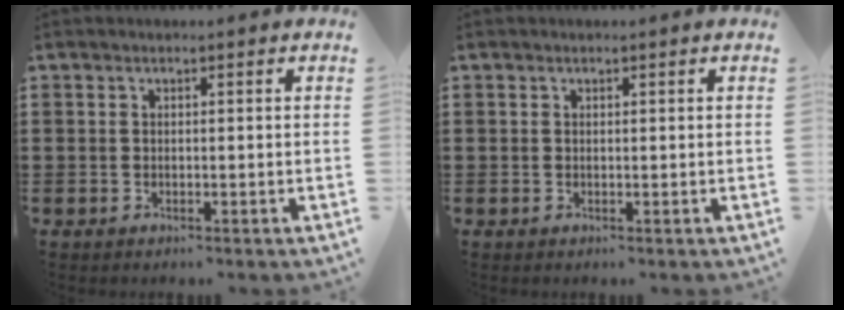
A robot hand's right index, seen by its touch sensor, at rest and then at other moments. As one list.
[{"total": 0.0}]